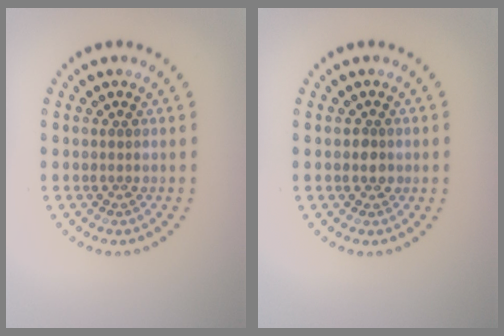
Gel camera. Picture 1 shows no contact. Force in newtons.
{"total": 1.3, "press": 1.2, "slide": 0.6}